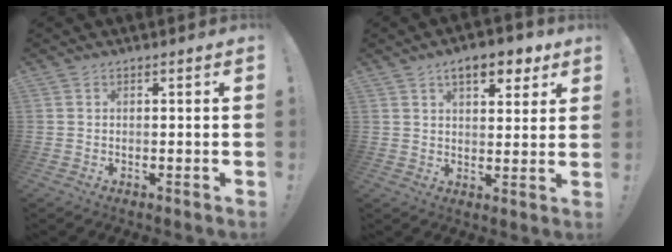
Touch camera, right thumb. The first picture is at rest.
{"total": 8.9, "force": [5.3, 4.1, 5.9], "torque": [-0.075, -0.018, 0.089]}